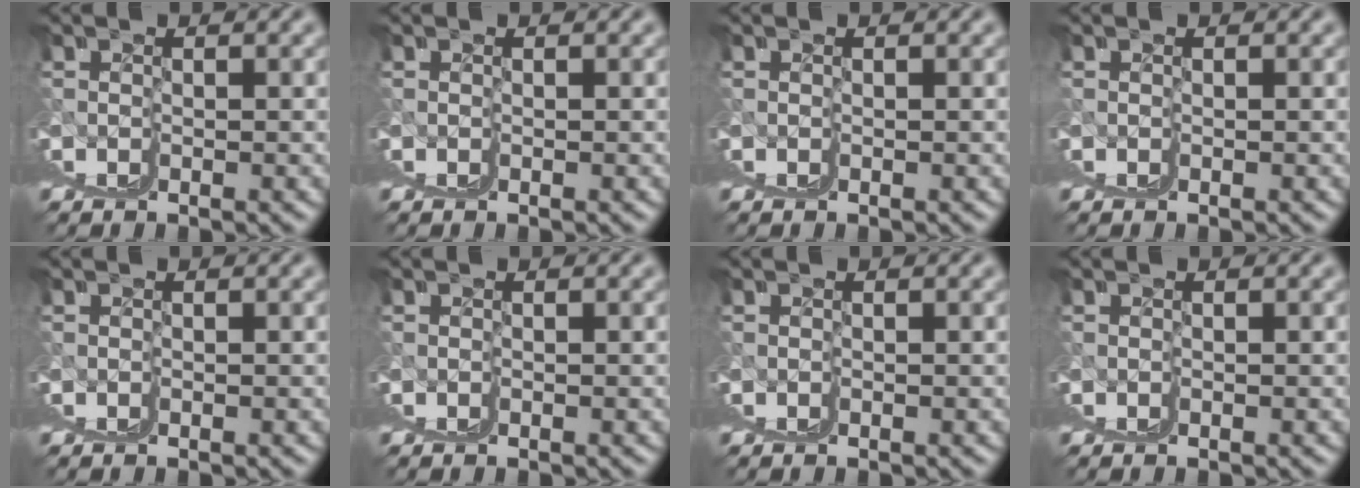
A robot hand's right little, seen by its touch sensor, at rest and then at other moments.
{"total": 0.0}
{"total": 0.0}
{"total": 0.5, "force": [0.1, -0.4, -0.4], "torque": [0.008, 0.002, 0.000]}
{"total": 0.0}
{"total": 0.0}
{"total": 0.0}
{"total": 0.0}